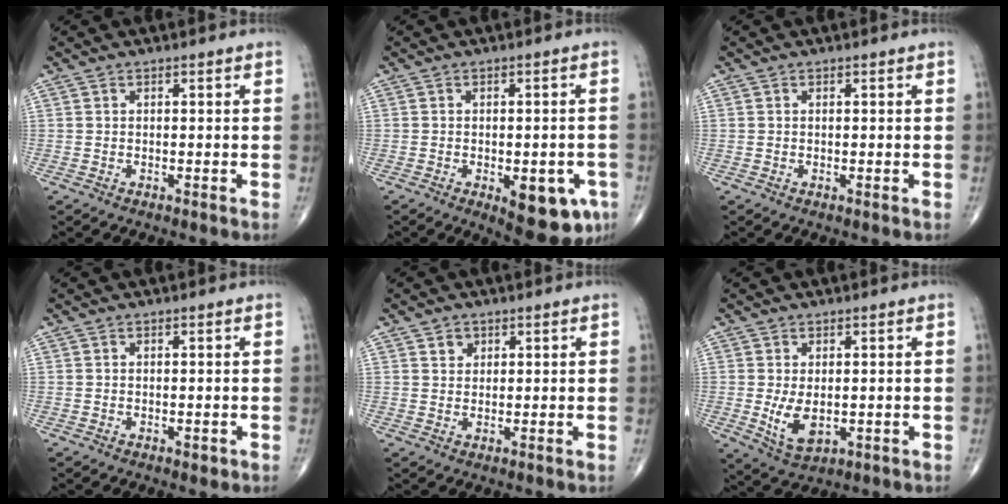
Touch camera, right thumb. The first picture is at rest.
{"total": 10.8, "force": [-4.2, 4.6, 8.8], "torque": [-0.084, 0.005, -0.043]}
{"total": 0.0}
{"total": 0.9, "force": [-0.3, 0.5, 0.6], "torque": [-0.005, -0.001, -0.004]}
{"total": 2.2, "force": [1.2, 1.7, 0.7], "torque": [0.002, -0.005, 0.016]}
{"total": 6.1, "force": [-0.5, 3.4, 5.0], "torque": [-0.088, -0.015, 0.003]}